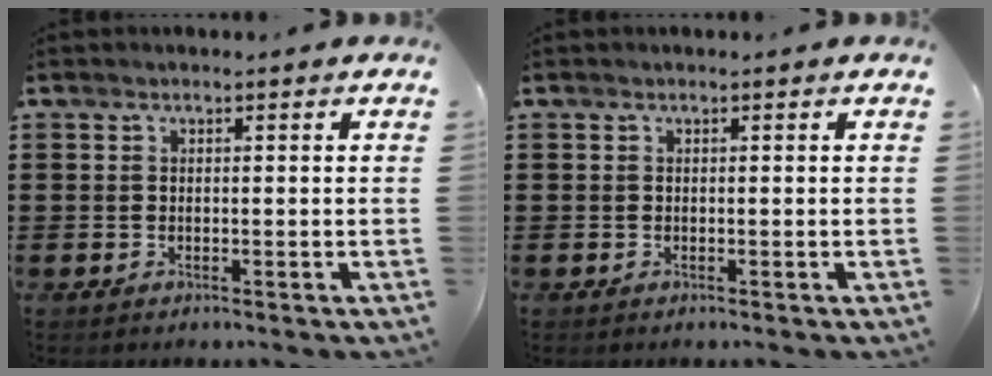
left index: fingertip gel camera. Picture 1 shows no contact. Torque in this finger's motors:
{"motor_torque": [-0.21, 0.34, 0.00, -0.01]}